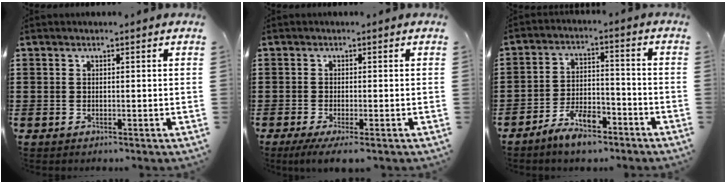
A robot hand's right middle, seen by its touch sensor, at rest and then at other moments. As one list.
[{"total": 1.7, "force": [-1.1, 0.0, 1.3], "torque": [-0.028, -0.005, -0.022]}, {"total": 6.9, "force": [-5.7, 2.0, 3.3], "torque": [-0.064, 0.007, -0.107]}]